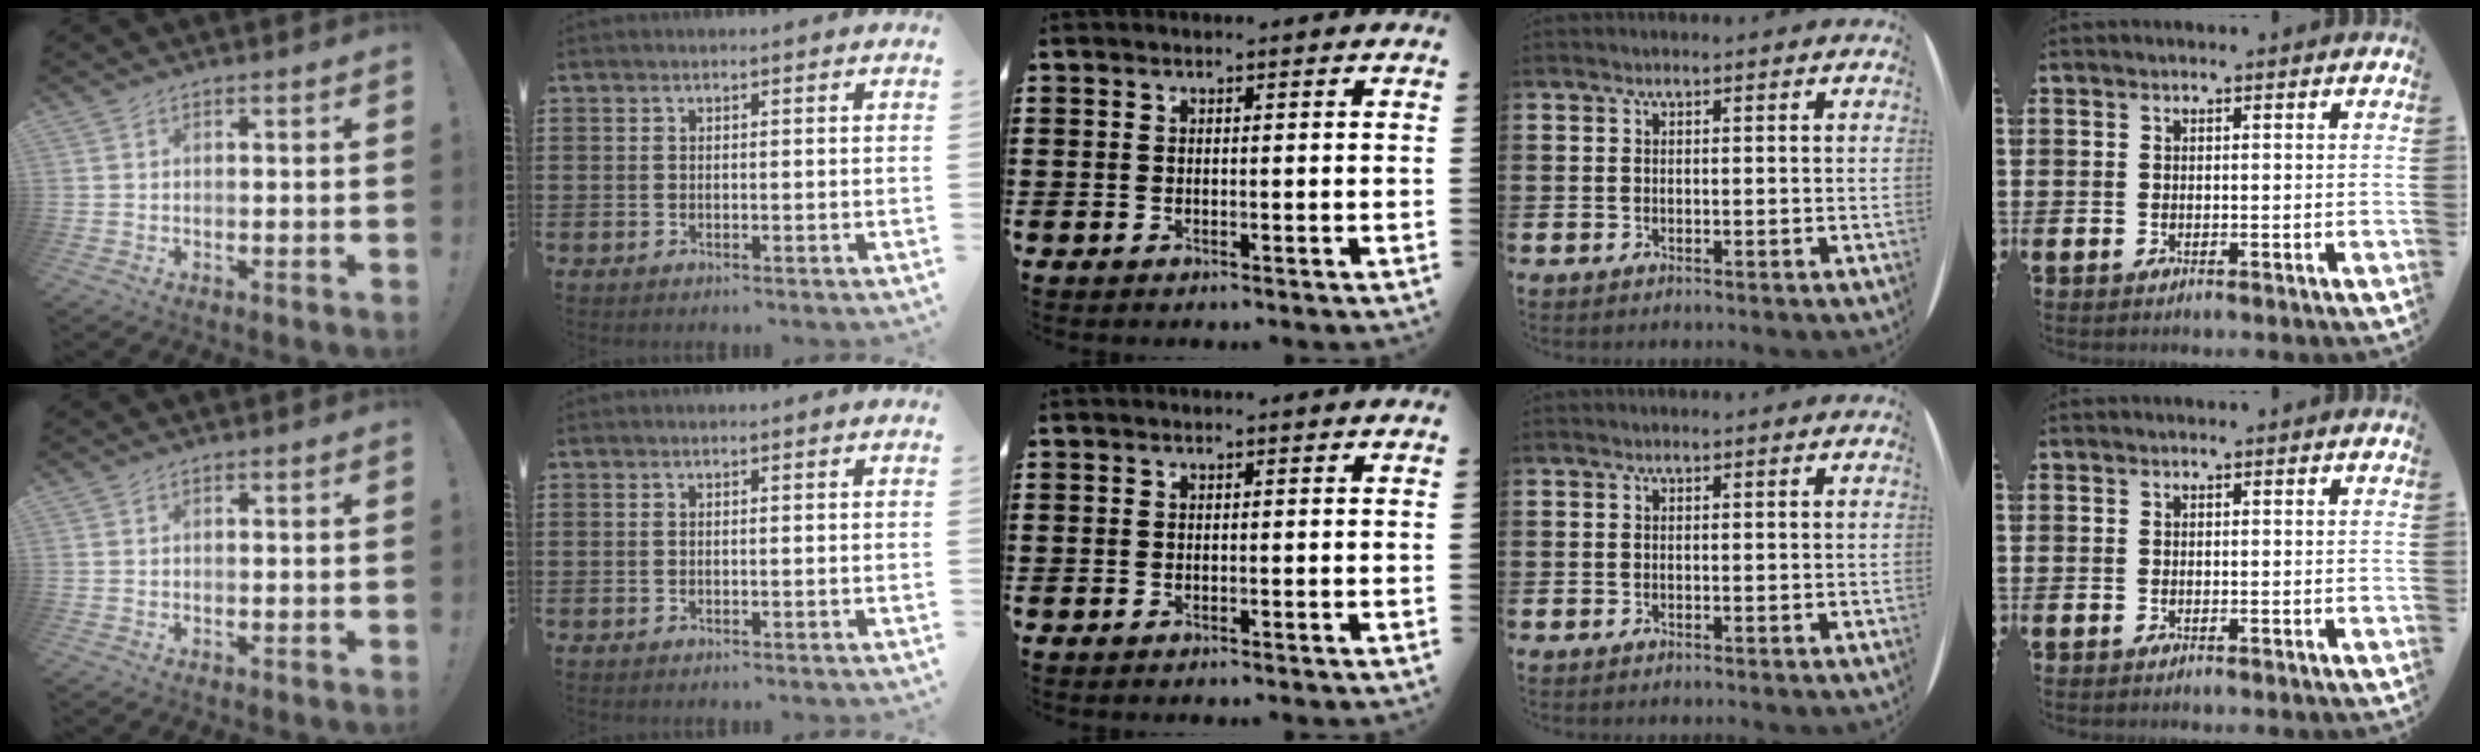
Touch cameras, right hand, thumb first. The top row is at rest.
{}